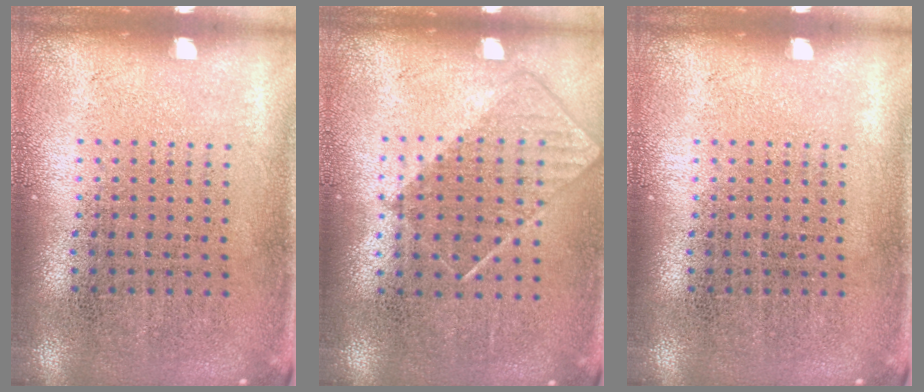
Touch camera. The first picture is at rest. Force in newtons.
{"total": 0.8, "press": 0.7, "slide": 0.4}
{"total": 0.0}